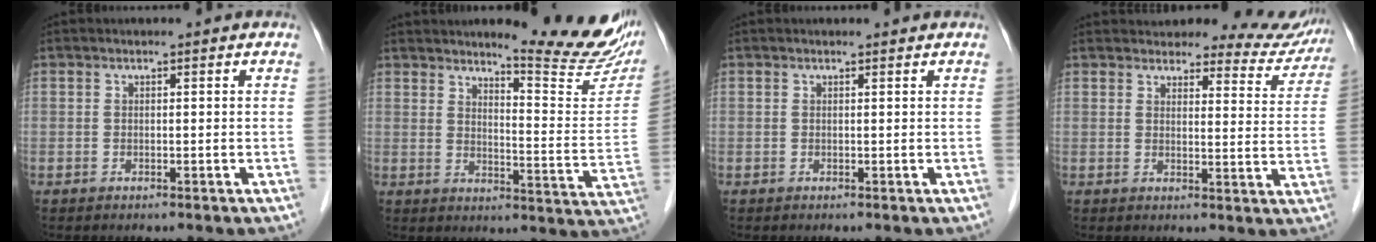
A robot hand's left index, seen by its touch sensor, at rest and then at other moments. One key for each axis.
{"total": 15.5, "fx": 13.6, "fy": 1.2, "fz": 7.4, "tx": -0.089, "ty": -0.071, "tz": 0.161}
{"total": 0.7, "fx": 0.7, "fy": 0.1, "fz": 0.1, "tx": -0.010, "ty": 0.003, "tz": 0.008}
{"total": 13.3, "fx": 12.7, "fy": 3.4, "fz": 2.1, "tx": 0.010, "ty": -0.026, "tz": 0.123}